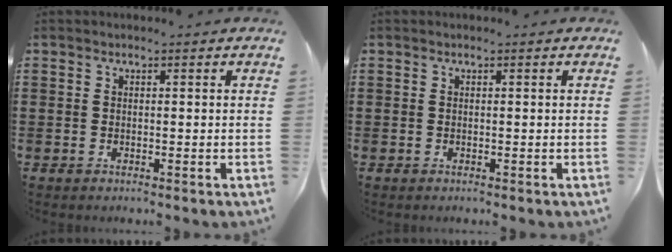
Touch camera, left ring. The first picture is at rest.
{"total": 0.0}